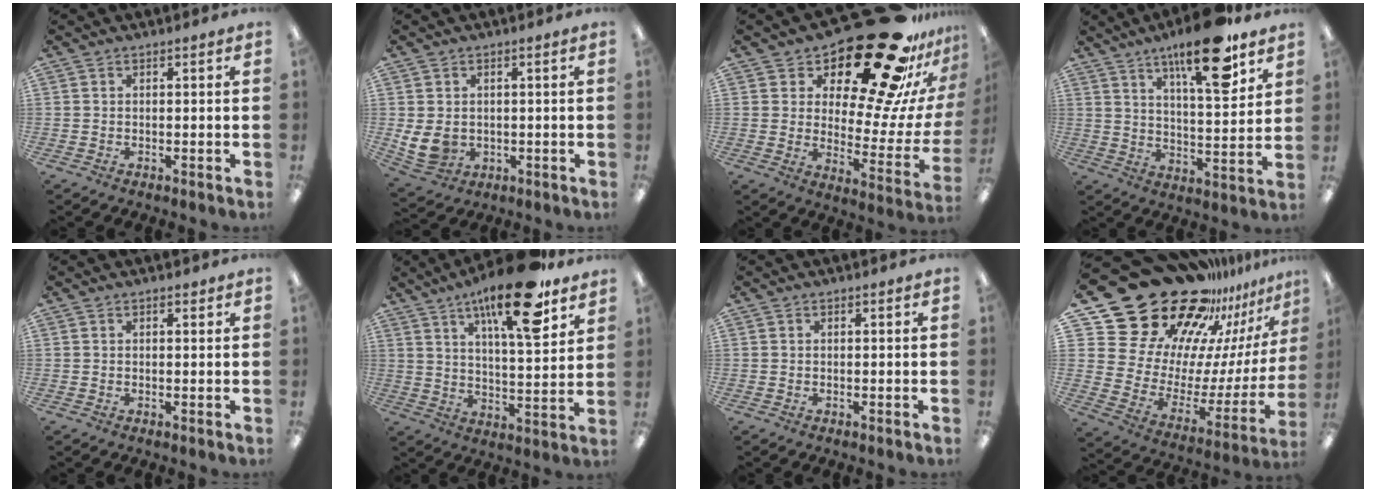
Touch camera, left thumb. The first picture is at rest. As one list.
[{"total": 6.1, "force": [0.1, 5.2, 3.2], "torque": [-0.065, 0.000, 0.005]}, {"total": 26.9, "force": [19.0, 9.6, 16.4], "torque": [-0.207, -0.152, 0.314]}, {"total": 17.1, "force": [11.1, 4.9, 11.9], "torque": [-0.181, -0.055, 0.175]}, {"total": 0.7, "force": [0.5, 0.4, 0.4], "torque": [-0.001, -0.001, 0.007]}, {"total": 18.3, "force": [11.6, 5.3, 13.2], "torque": [-0.205, -0.053, 0.180]}, {"total": 0.0}, {"total": 30.1, "force": [22.0, 16.0, 12.9], "torque": [-0.201, -0.206, 0.437]}]